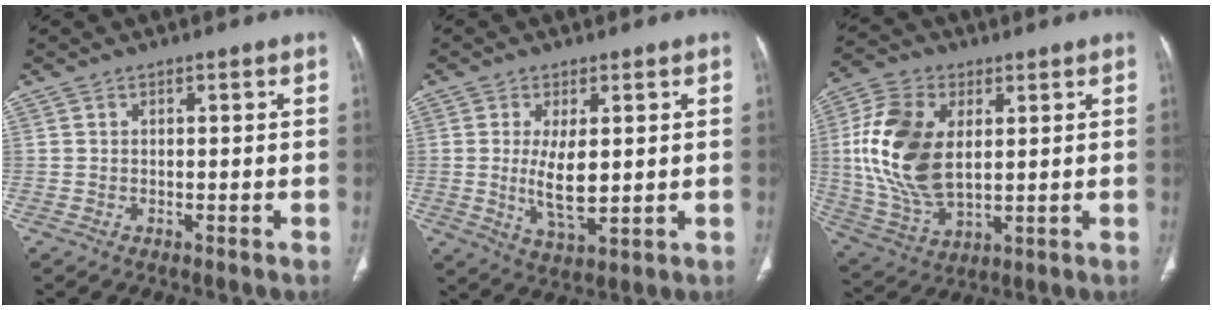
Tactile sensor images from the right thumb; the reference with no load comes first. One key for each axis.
{"total": 7.8, "fx": 0.5, "fy": 3.3, "fz": 7.0, "tx": -0.124, "ty": -0.019, "tz": 0.017}
{"total": 17.4, "fx": 2.9, "fy": 10.3, "fz": 13.7, "tx": -0.274, "ty": -0.010, "tz": 0.060}